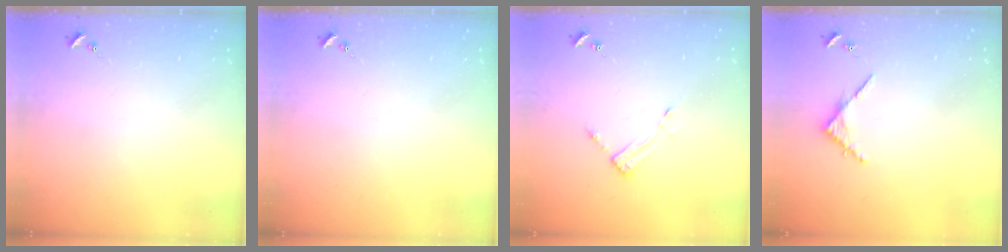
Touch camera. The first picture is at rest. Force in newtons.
{"total": 0.0}
{"total": 3.3, "press": 3.3, "slide": 0.3}
{"total": 3.8, "press": 3.8, "slide": 0.4}